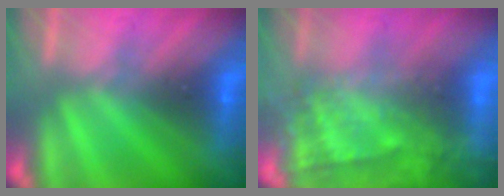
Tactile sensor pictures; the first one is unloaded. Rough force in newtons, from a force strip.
{"total": 8.5}